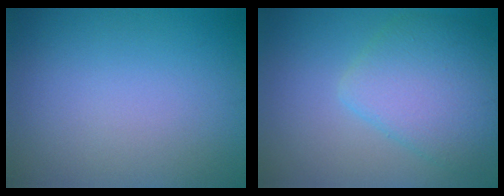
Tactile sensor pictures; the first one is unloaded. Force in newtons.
{"total": 5.7, "press": 5.7, "slide": 0.2}